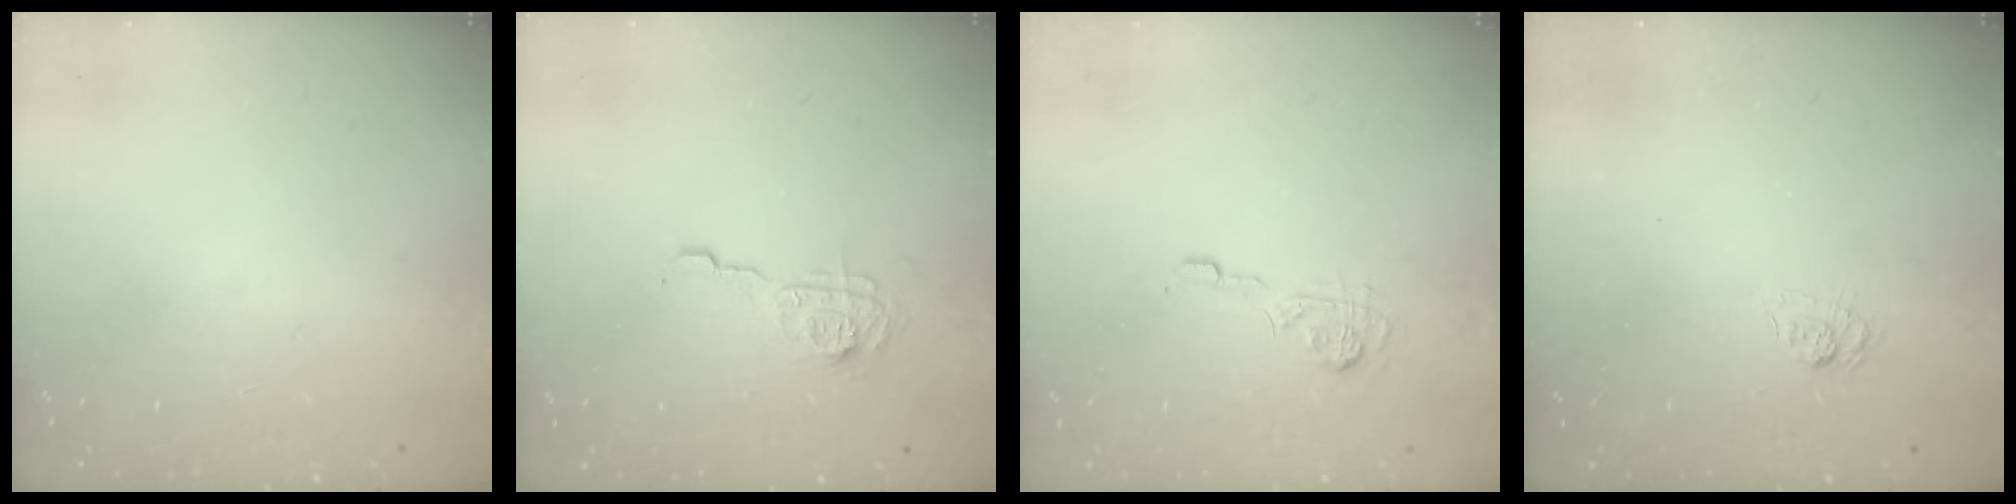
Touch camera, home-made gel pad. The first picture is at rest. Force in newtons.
{"total": 9.0, "press": 9.0, "slide": 0.4}
{"total": 8.1, "press": 8.1, "slide": 0.7}
{"total": 4.5, "press": 4.2, "slide": 1.7}